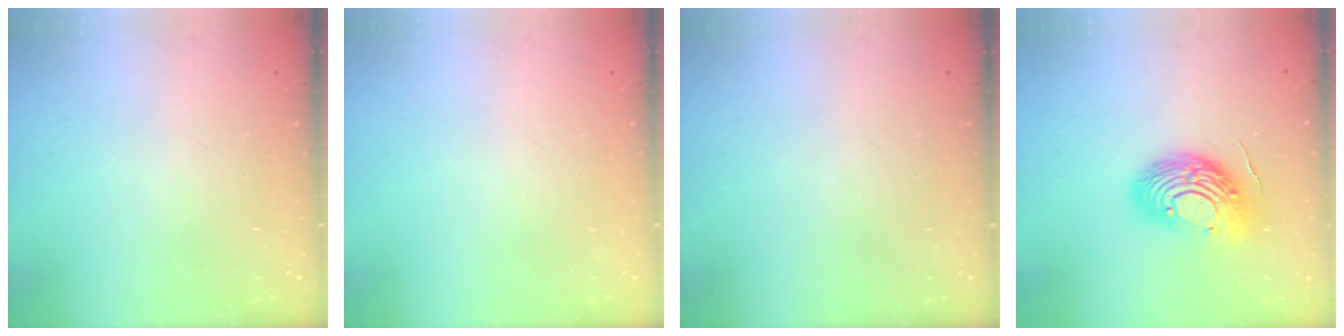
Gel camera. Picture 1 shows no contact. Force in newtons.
{"total": 0.0}
{"total": 0.0}
{"total": 15.9, "press": 15.9, "slide": 1.3}